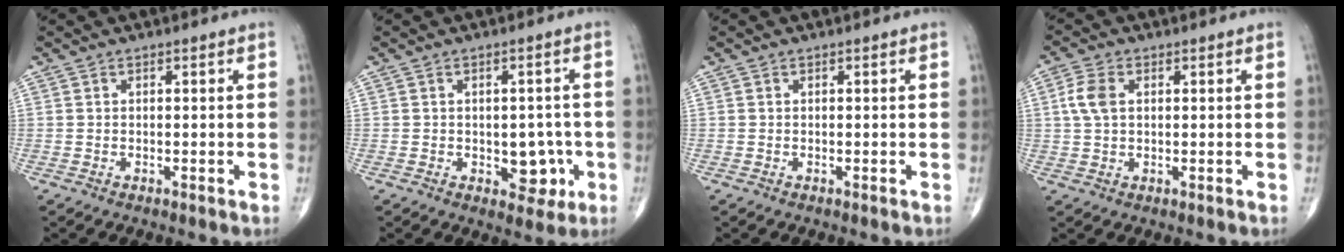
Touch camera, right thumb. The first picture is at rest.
{"total": 6.1, "force": [-1.5, 4.0, 4.4], "torque": [-0.017, 0.006, -0.014]}
{"total": 0.0}
{"total": 4.7, "force": [0.9, 2.9, 3.6], "torque": [-0.083, 0.008, 0.016]}